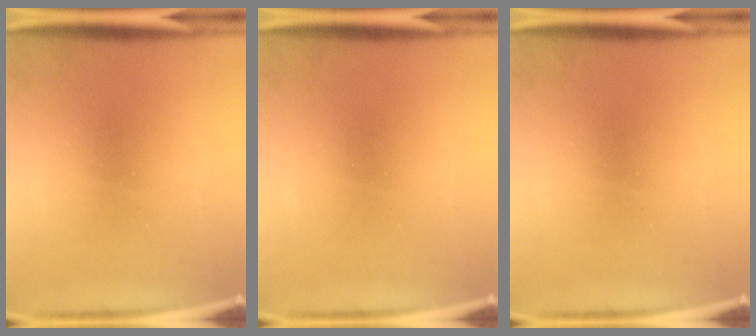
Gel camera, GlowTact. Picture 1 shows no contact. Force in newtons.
{"total": 0.0}
{"total": 0.0}